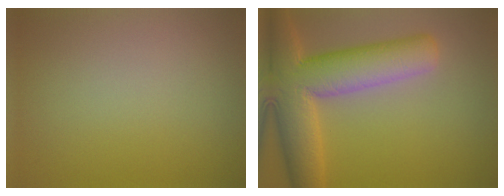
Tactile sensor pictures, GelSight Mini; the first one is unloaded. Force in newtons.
{"total": 10.1, "press": 10.1, "slide": 0.6}